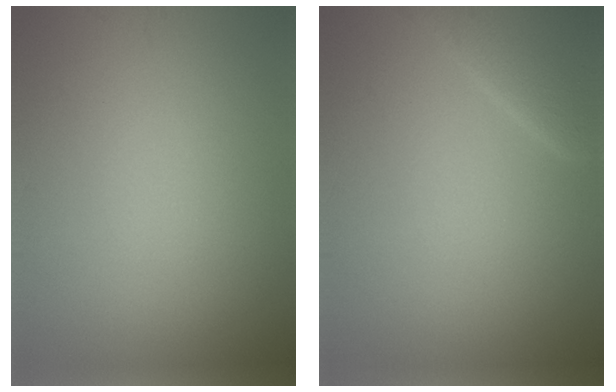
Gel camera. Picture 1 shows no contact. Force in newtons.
{"total": 3.1, "press": 3.1, "slide": 0.2}